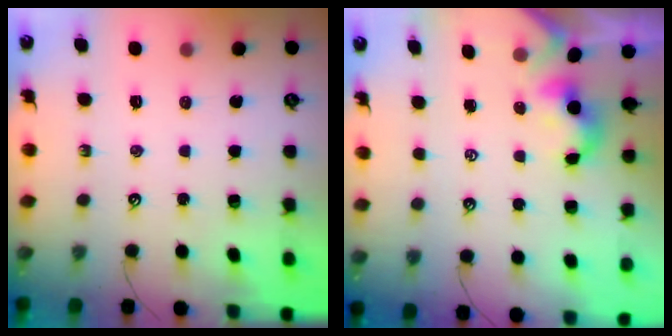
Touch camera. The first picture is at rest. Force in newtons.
{"total": 0.6, "press": 0.6, "slide": 0.3}